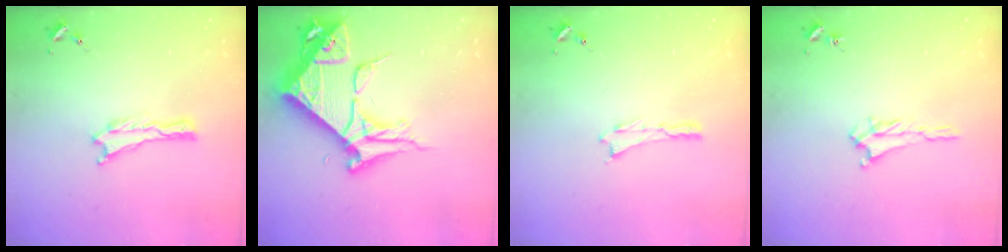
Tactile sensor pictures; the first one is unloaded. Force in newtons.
{"total": 10.4, "press": 10.3, "slide": 1.2}
{"total": 0.0}
{"total": 2.0, "press": 2.0, "slide": 0.5}